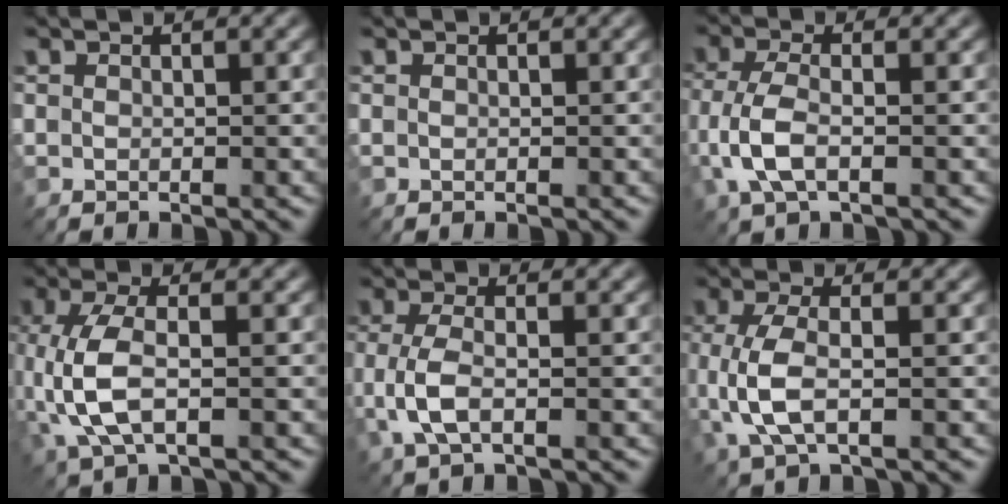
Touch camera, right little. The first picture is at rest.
{"total": 0.0}
{"total": 4.3, "force": [-1.2, 1.8, 3.7], "torque": [-0.094, 0.002, -0.028]}
{"total": 5.8, "force": [-0.6, 2.6, 5.2], "torque": [-0.130, -0.001, -0.011]}
{"total": 3.6, "force": [-0.9, 1.4, 3.2], "torque": [-0.080, 0.000, -0.022]}
{"total": 4.9, "force": [-0.5, 2.0, 4.4], "torque": [-0.111, -0.004, -0.010]}